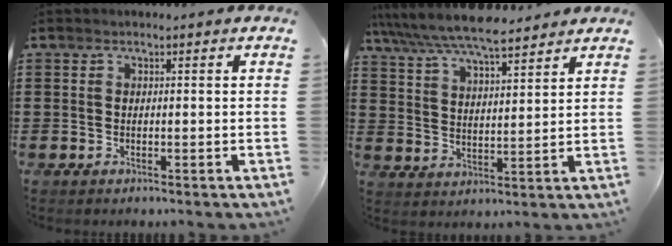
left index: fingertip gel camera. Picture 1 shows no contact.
{"total": 7.7, "force": [7.0, 0.9, 2.9], "torque": [-0.083, -0.029, 0.124]}